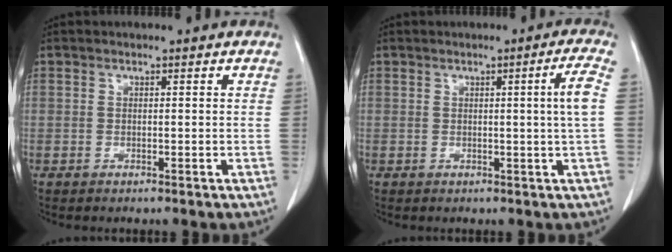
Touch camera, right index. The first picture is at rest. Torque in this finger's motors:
{"motor_torque": [0.42, -0.01, 0.03, 0.04]}